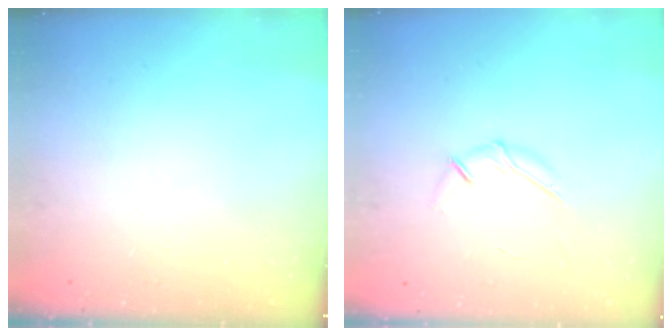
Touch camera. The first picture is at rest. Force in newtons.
{"total": 6.3, "press": 6.2, "slide": 1.4}